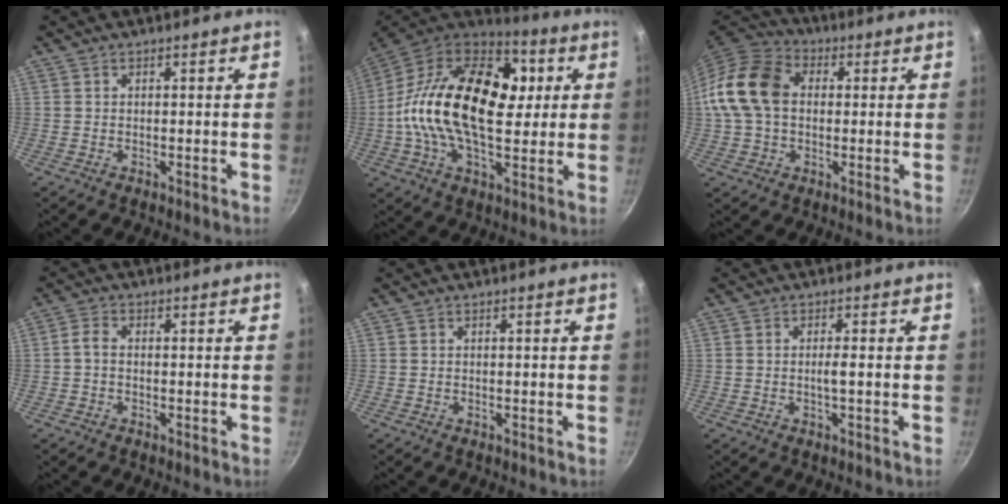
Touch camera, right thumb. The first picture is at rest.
{"total": 28.0, "force": [3.0, 16.6, 22.3], "torque": [-0.371, 0.025, 0.029]}
{"total": 14.2, "force": [1.1, 10.4, 9.6], "torque": [-0.163, 0.027, 0.004]}
{"total": 2.1, "force": [-0.4, 1.4, 1.6], "torque": [-0.036, 0.012, -0.013]}
{"total": 0.0}
{"total": 1.7, "force": [-0.3, 0.0, 1.7], "torque": [-0.034, 0.004, -0.007]}